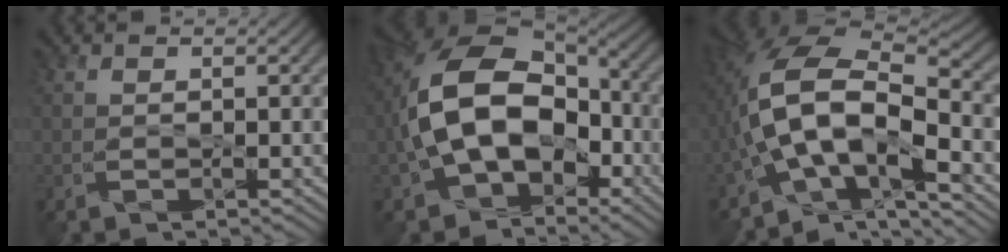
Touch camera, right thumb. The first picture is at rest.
{"total": 14.7, "force": [-1.9, 9.8, 10.9], "torque": [-0.199, 0.008, -0.035]}
{"total": 12.6, "force": [-3.9, 5.2, 10.7], "torque": [-0.203, 0.007, -0.081]}